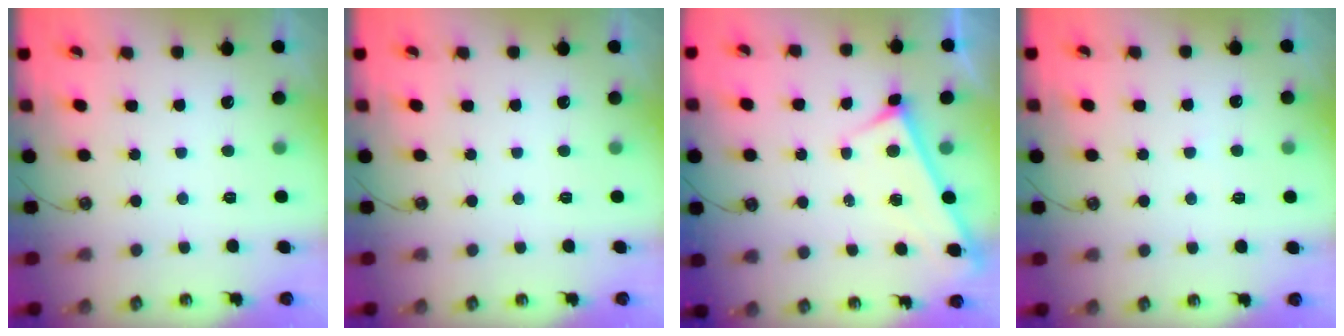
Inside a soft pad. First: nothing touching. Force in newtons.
{"total": 0.0}
{"total": 3.1, "press": 3.1, "slide": 0.2}
{"total": 2.3, "press": 2.3, "slide": 0.2}